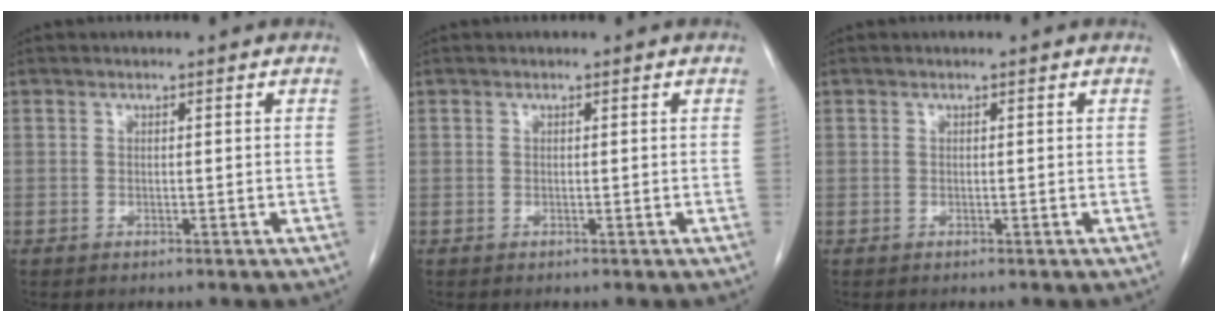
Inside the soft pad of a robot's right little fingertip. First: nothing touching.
{"total": 0.0}
{"total": 0.0}